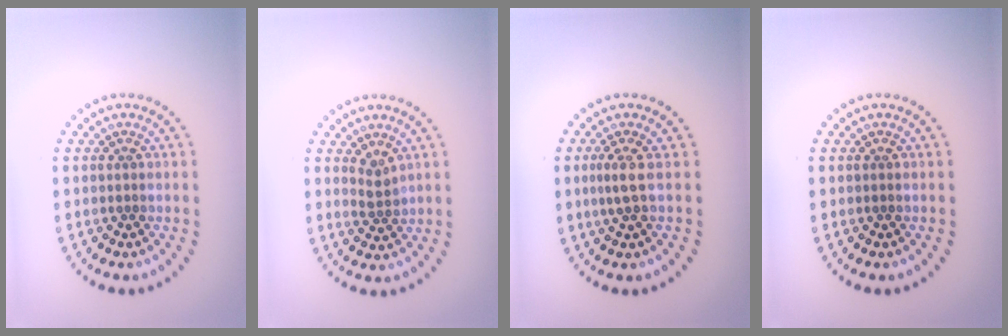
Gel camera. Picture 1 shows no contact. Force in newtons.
{"total": 1.6, "press": 1.2, "slide": 1.1}
{"total": 1.5, "press": 1.2, "slide": 0.9}
{"total": 0.0}